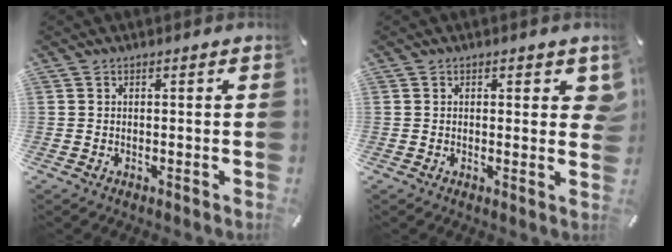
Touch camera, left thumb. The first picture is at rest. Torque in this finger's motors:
{"motor_torque": [0.24, -0.09, 0.04, 0.04, 0.01]}